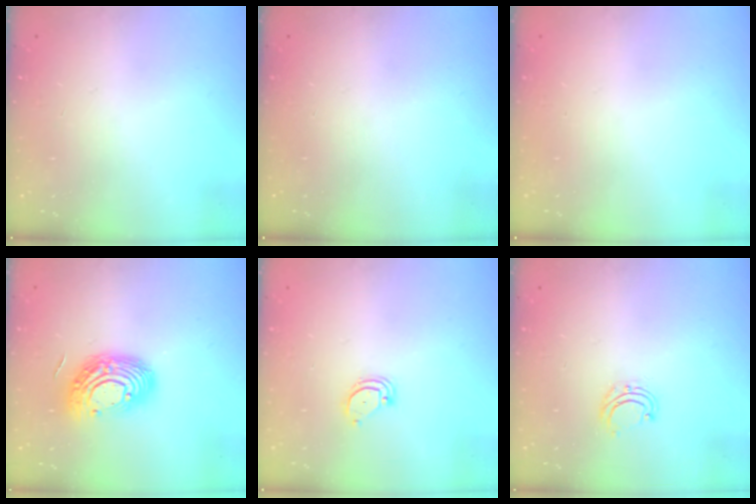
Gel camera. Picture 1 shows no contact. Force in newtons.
{"total": 0.0}
{"total": 0.0}
{"total": 13.3, "press": 13.3, "slide": 1.0}
{"total": 2.9, "press": 2.9, "slide": 0.2}
{"total": 4.6, "press": 4.5, "slide": 0.5}